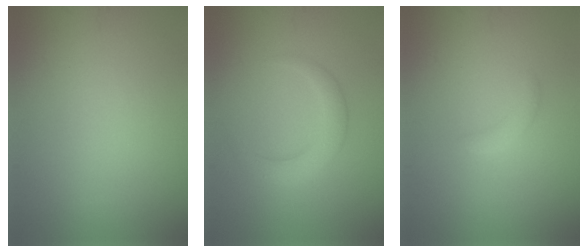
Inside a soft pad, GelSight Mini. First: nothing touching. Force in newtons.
{"total": 2.8, "press": 2.8, "slide": 0.1}
{"total": 1.2, "press": 1.2, "slide": 0.1}